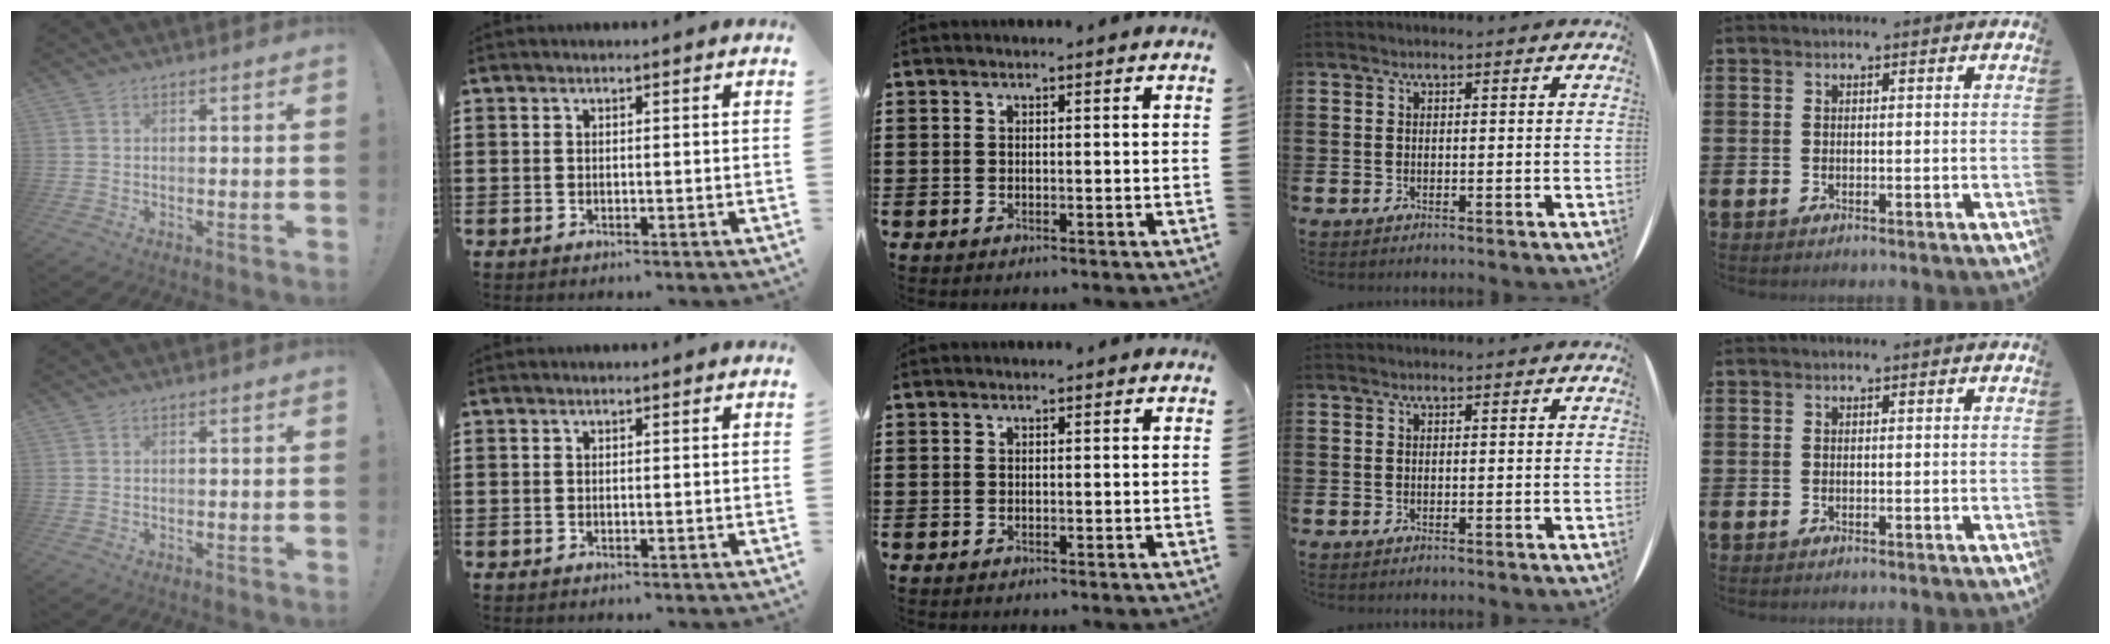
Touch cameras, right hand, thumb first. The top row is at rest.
{}